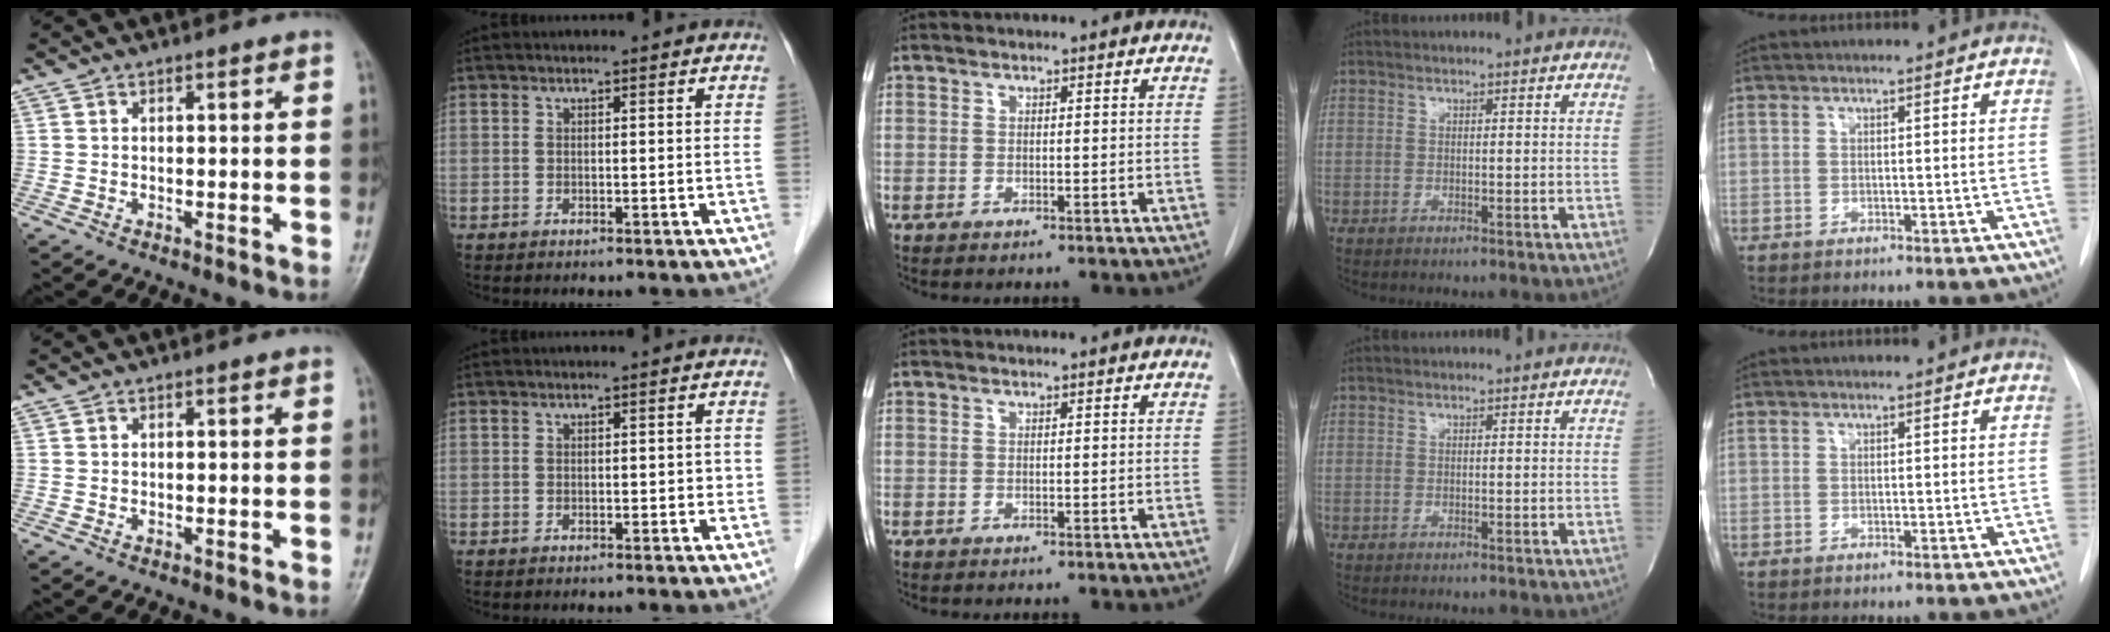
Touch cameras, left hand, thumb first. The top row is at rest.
{"index": {"total": 0.9, "force": [-0.1, 0.7, 0.6], "torque": [-0.002, 0.004, -0.003]}}